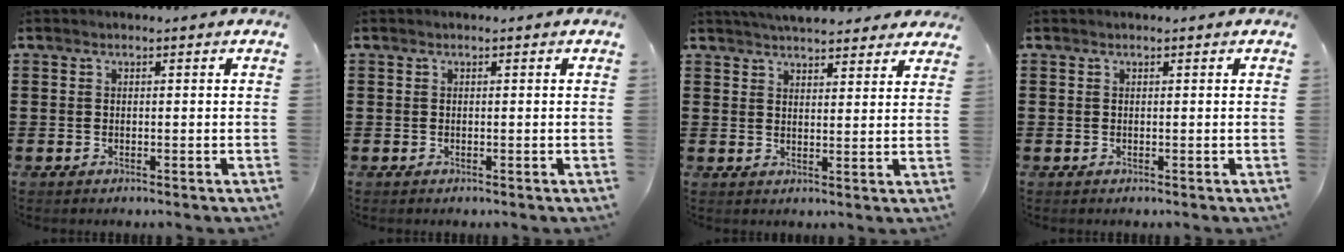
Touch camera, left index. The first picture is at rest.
{"total": 0.0}
{"total": 4.5, "force": [4.4, 0.6, 0.9], "torque": [-0.030, -0.011, 0.081]}
{"total": 0.0}